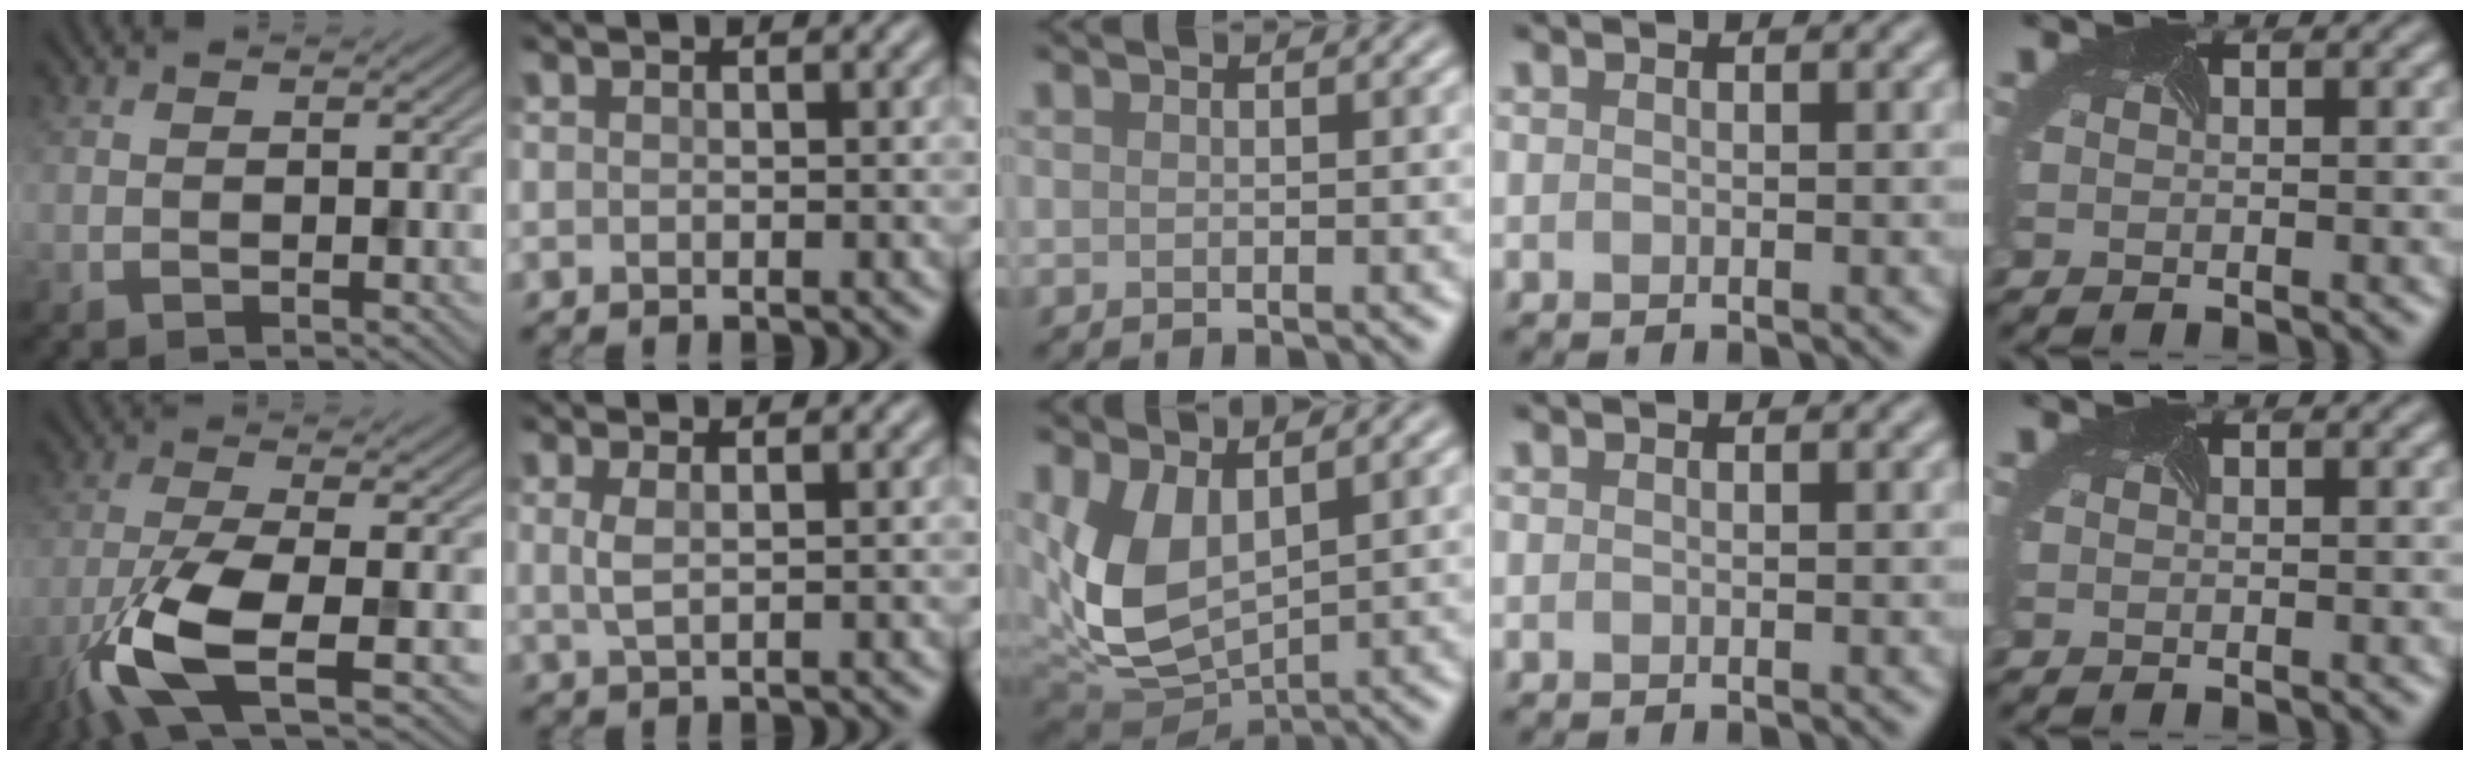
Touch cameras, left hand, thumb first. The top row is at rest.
{"thumb": {"total": 9.7, "force": [-3.9, 2.8, 8.4], "torque": [-0.177, -0.009, -0.088]}, "index": {"total": 1.5, "force": [0.3, 0.3, 1.4], "torque": [-0.034, 0.001, 0.008]}, "middle": {"total": 7.1, "force": [1.4, 4.0, 5.7], "torque": [-0.137, -0.012, 0.030]}}